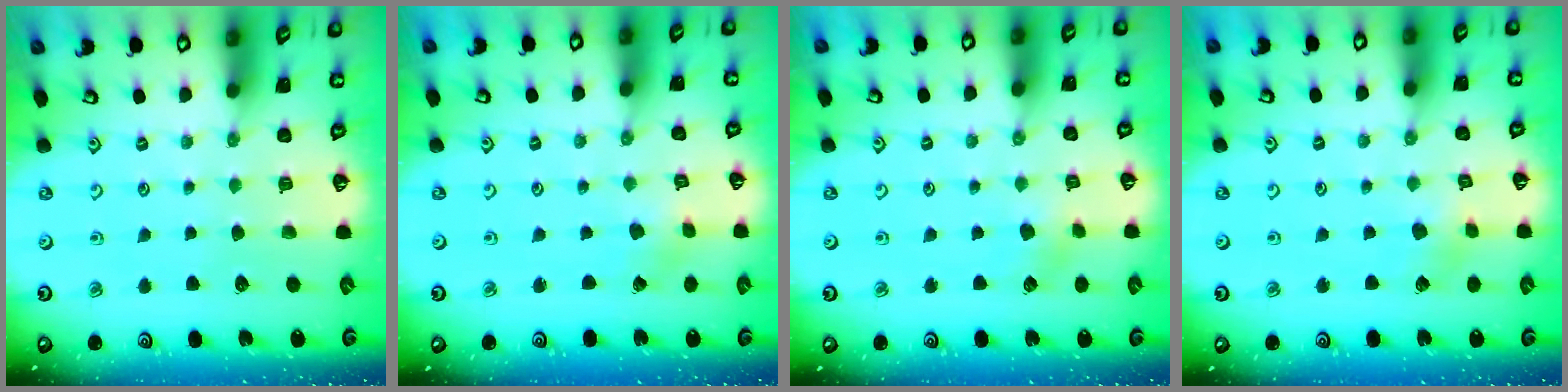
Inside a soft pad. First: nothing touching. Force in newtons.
{"total": 0.6, "press": 0.5, "slide": 0.2}
{"total": 1.8, "press": 1.8, "slide": 0.3}
{"total": 2.8, "press": 2.7, "slide": 0.8}